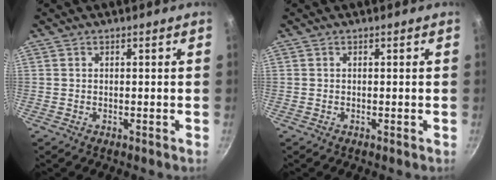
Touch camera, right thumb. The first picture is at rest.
{"total": 0.0}